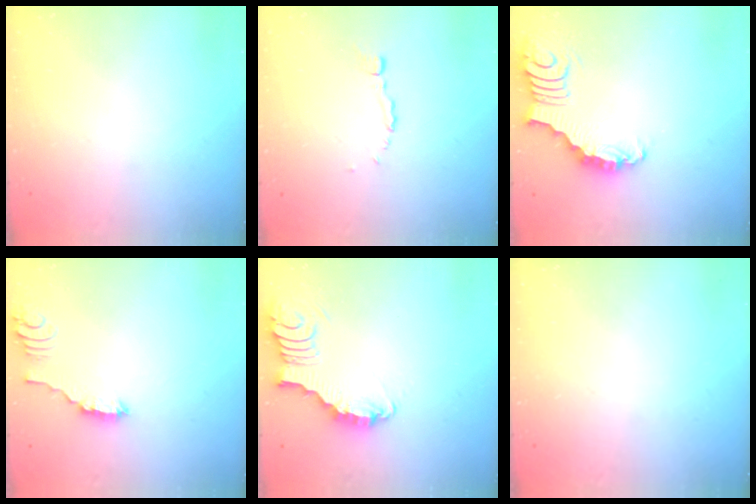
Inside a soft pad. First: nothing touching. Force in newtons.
{"total": 3.0, "press": 3.0, "slide": 0.3}
{"total": 3.4, "press": 3.3, "slide": 0.6}
{"total": 2.3, "press": 2.3, "slide": 0.2}
{"total": 3.8, "press": 3.7, "slide": 0.3}
{"total": 0.0}